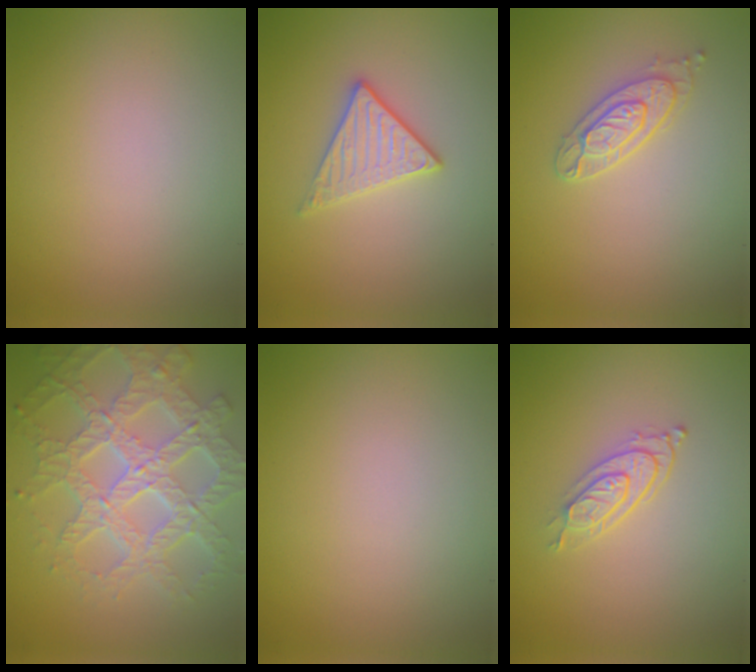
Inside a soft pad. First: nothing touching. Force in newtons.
{"total": 2.8, "press": 2.6, "slide": 1.1}
{"total": 2.6, "press": 2.4, "slide": 1.1}
{"total": 7.7, "press": 5.8, "slide": 5.1}
{"total": 0.0}
{"total": 2.7, "press": 2.1, "slide": 1.7}